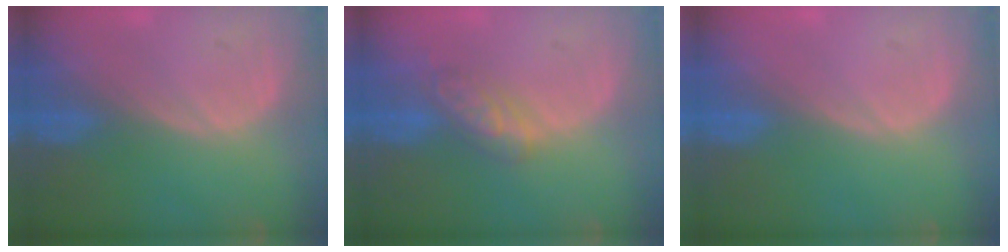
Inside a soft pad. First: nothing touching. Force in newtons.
{"total": 4.6, "press": 4.6, "slide": 0.0}
{"total": 0.0}